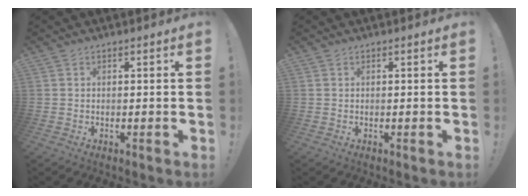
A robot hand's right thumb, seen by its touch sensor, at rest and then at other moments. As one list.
[{"total": 0.0}]